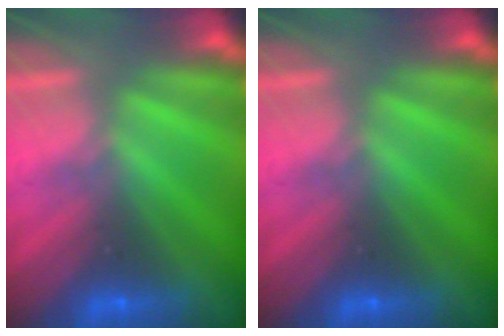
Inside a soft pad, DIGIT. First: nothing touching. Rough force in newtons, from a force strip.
{"total": 0.0}